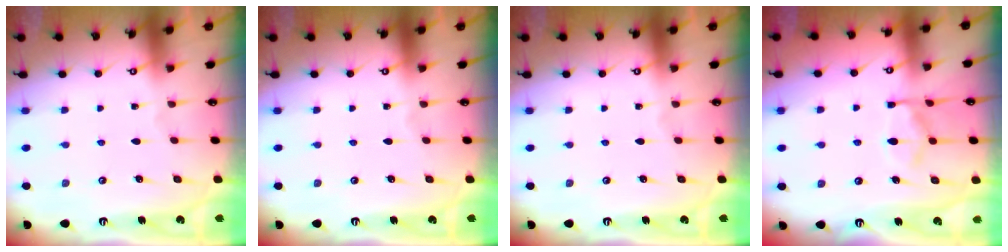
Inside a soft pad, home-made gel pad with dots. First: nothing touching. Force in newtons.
{"total": 0.0}
{"total": 0.0}
{"total": 11.3, "press": 11.3, "slide": 1.1}